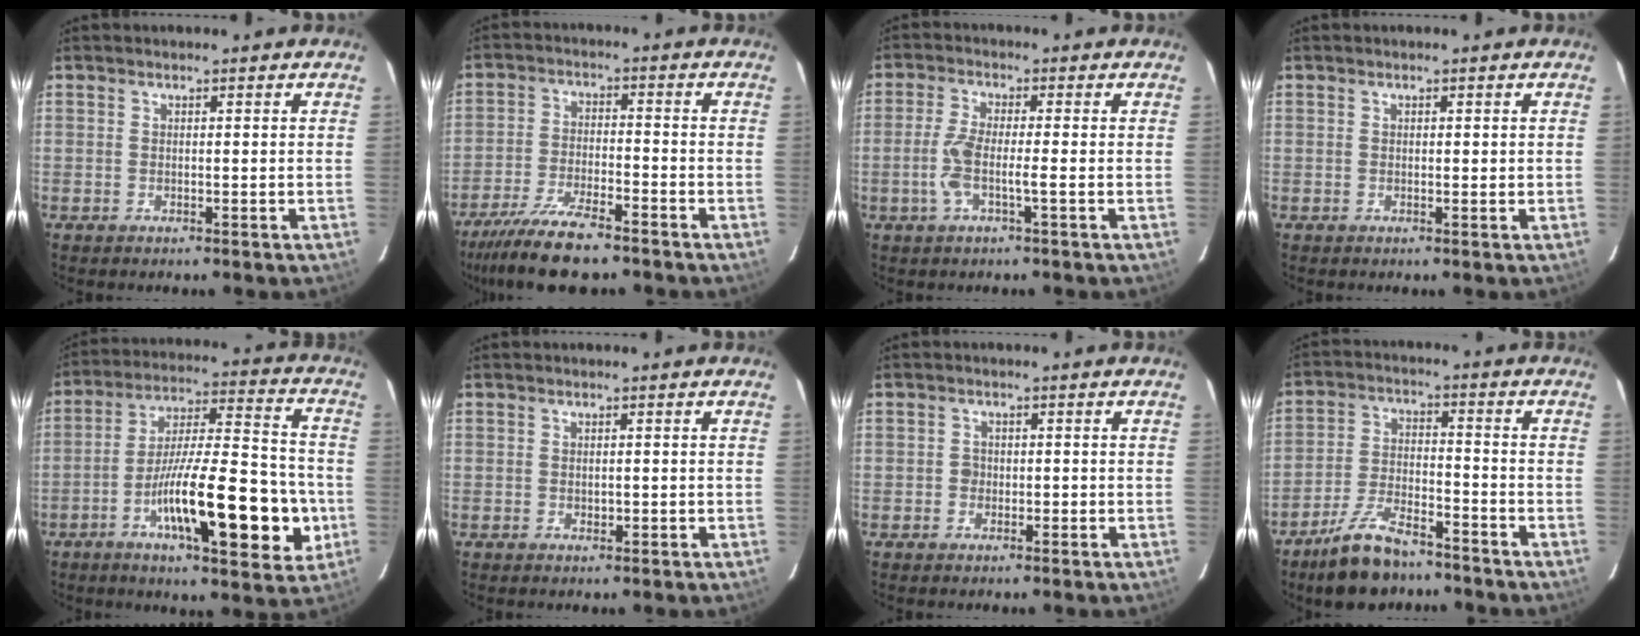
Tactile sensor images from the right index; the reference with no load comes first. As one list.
[{"total": 9.7, "force": [-8.0, 1.7, 5.4], "torque": [-0.096, -0.025, -0.140]}, {"total": 4.7, "force": [-1.2, 0.4, 4.6], "torque": [-0.103, 0.004, -0.024]}, {"total": 0.6, "force": [0.2, 0.2, 0.5], "torque": [-0.009, 0.000, 0.003]}, {"total": 20.3, "force": [-6.3, 4.0, 18.9], "torque": [-0.288, 0.010, -0.093]}, {"total": 0.9, "force": [-0.1, 0.5, 0.8], "torque": [-0.014, -0.001, 0.000]}, {"total": 1.4, "force": [-0.4, 1.2, 0.6], "torque": [-0.006, 0.005, -0.006]}, {"total": 9.9, "force": [-7.7, 3.2, 5.4], "torque": [-0.112, -0.011, -0.141]}]